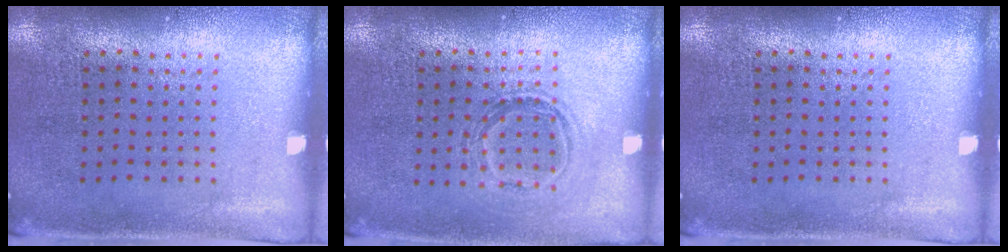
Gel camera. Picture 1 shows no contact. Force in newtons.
{"total": 1.1, "press": 0.9, "slide": 0.6}
{"total": 0.0}